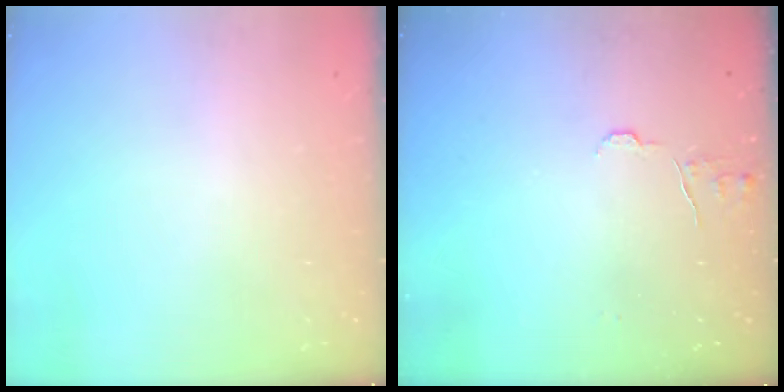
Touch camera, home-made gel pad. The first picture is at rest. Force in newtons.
{"total": 4.5, "press": 4.5, "slide": 0.4}